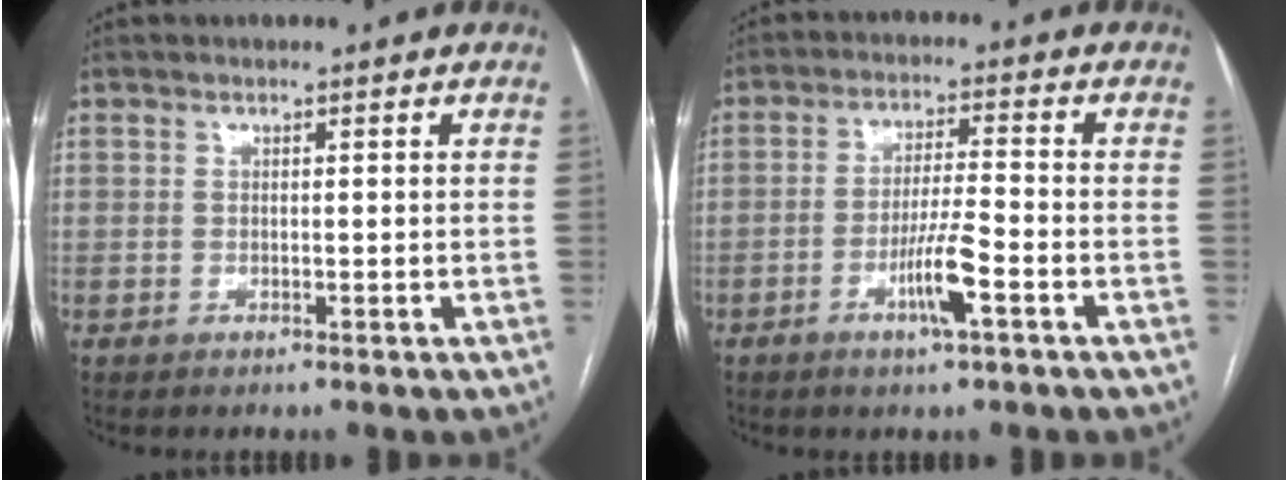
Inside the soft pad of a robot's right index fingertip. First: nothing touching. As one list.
[{"total": 6.6, "force": [-3.0, 0.1, 5.9], "torque": [-0.113, -0.005, -0.054]}]